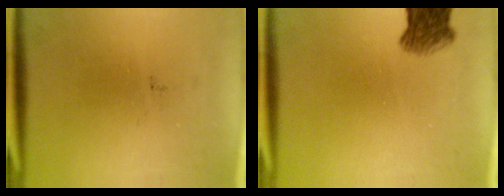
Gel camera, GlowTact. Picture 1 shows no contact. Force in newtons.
{"total": 4.8}